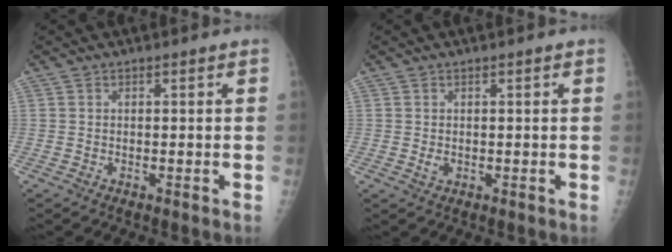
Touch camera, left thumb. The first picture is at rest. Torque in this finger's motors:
{"motor_torque": [-0.28, 0.08, 0.12, 0.08, 0.00]}